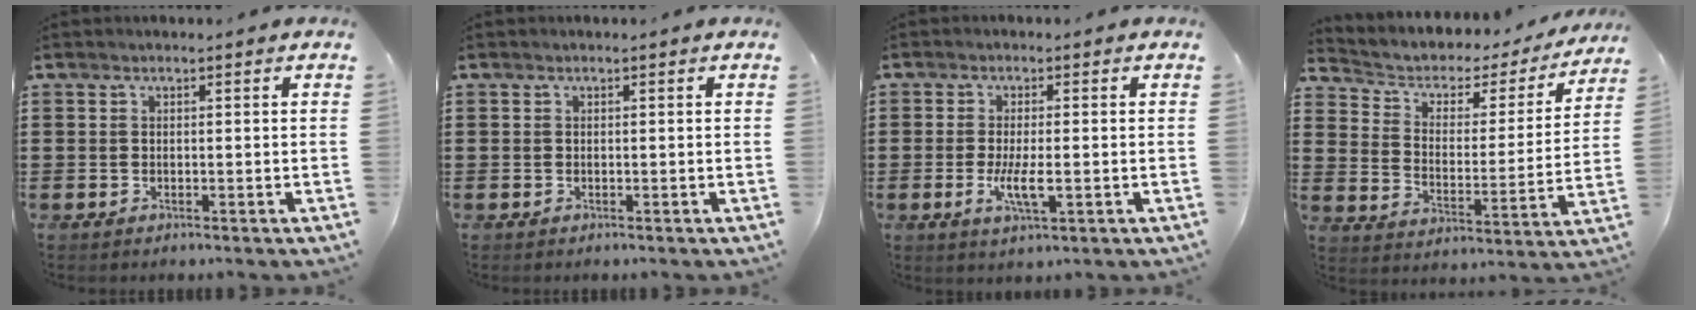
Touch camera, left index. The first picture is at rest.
{"total": 0.0}
{"total": 4.8, "force": [-1.0, 1.3, 4.5], "torque": [-0.090, -0.005, -0.019]}
{"total": 3.5, "force": [2.2, 2.4, 1.3], "torque": [-0.045, -0.014, 0.027]}